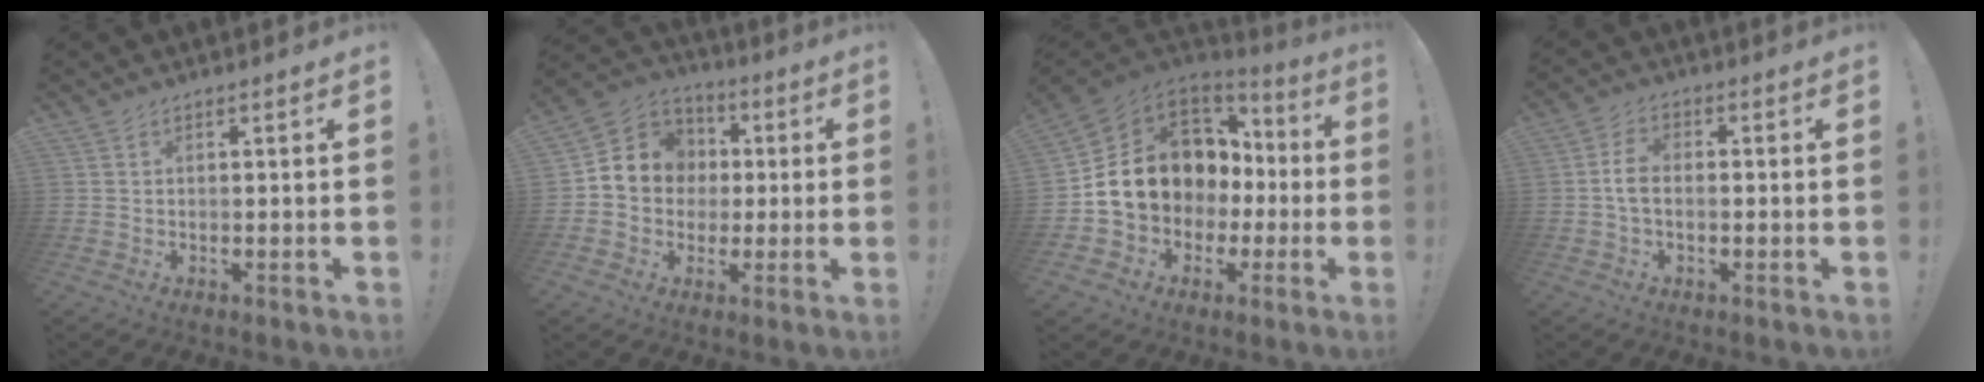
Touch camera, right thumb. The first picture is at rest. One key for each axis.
{"total": 10.2, "fx": -0.1, "fy": 9.7, "fz": 3.2, "tx": -0.041, "ty": 0.011, "tz": 0.008}
{"total": 16.0, "fx": 1.6, "fy": 13.5, "fz": 8.4, "tx": -0.127, "ty": -0.005, "tz": 0.064}
{"total": 5.0, "fx": -0.3, "fy": 2.9, "fz": 4.1, "tx": -0.069, "ty": 0.005, "tz": -0.005}